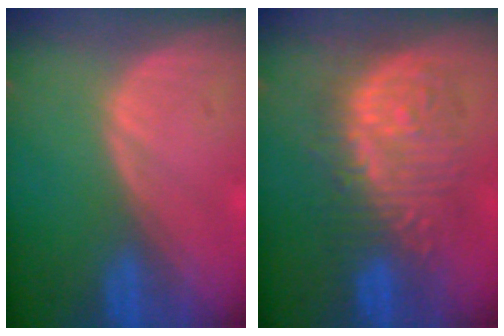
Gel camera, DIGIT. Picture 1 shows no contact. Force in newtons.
{"total": 9.9, "press": 9.9, "slide": 0.5}